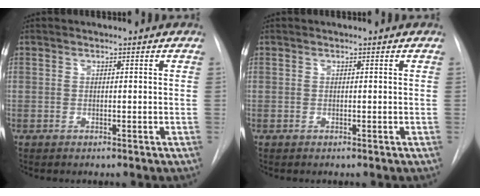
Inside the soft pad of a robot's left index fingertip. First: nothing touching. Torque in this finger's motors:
{"motor_torque": [-0.09, 0.09, 0.00, 0.00]}